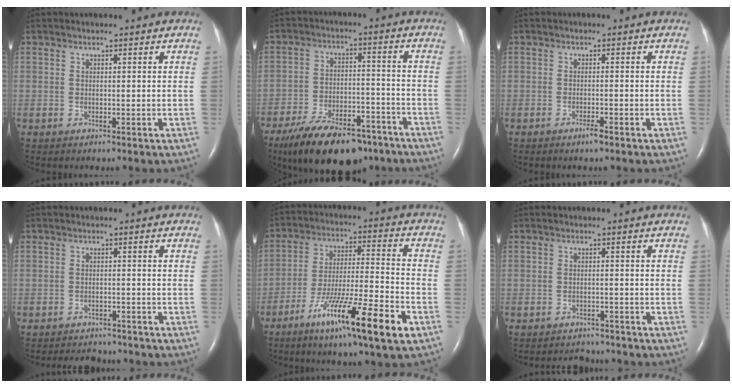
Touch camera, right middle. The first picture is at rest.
{"total": 16.9, "force": [-12.6, 6.4, 9.2], "torque": [-0.156, 0.000, -0.200]}
{"total": 1.5, "force": [-1.1, 0.0, 1.0], "torque": [-0.023, -0.002, -0.018]}
{"total": 5.3, "force": [-5.0, 1.7, 0.6], "torque": [-0.010, -0.004, -0.067]}
{"total": 15.7, "force": [-8.6, 0.4, 13.1], "torque": [-0.230, -0.031, -0.148]}
{"total": 3.6, "force": [-3.5, 1.1, -0.3], "torque": [0.000, -0.001, -0.050]}